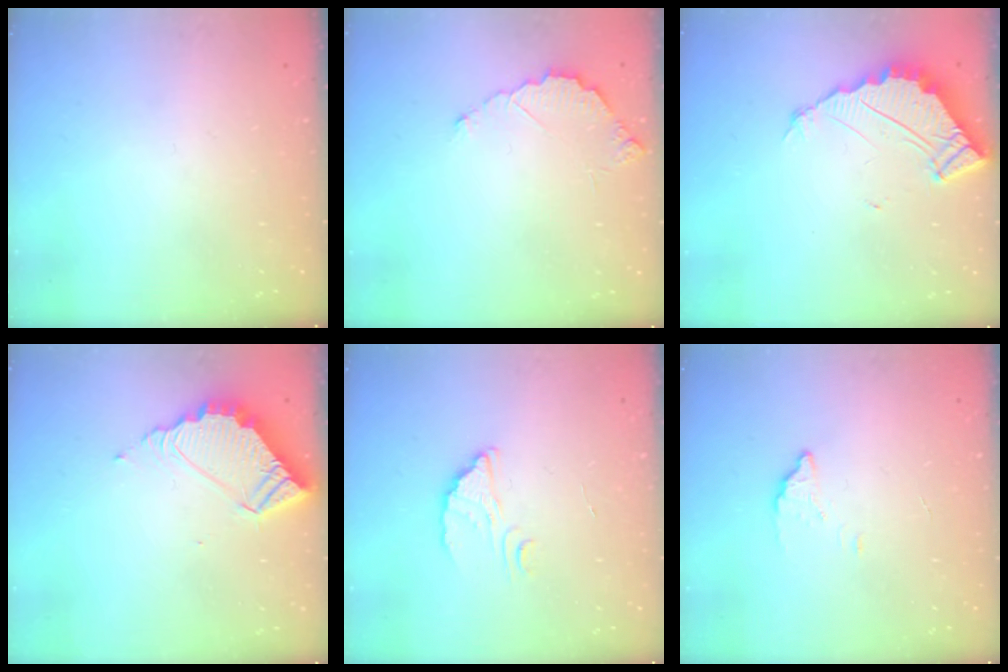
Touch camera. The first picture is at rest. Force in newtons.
{"total": 4.1, "press": 4.1, "slide": 0.3}
{"total": 4.9, "press": 4.9, "slide": 0.1}
{"total": 5.9, "press": 5.9, "slide": 0.3}
{"total": 2.4, "press": 2.4, "slide": 0.1}
{"total": 2.1, "press": 2.1, "slide": 0.1}